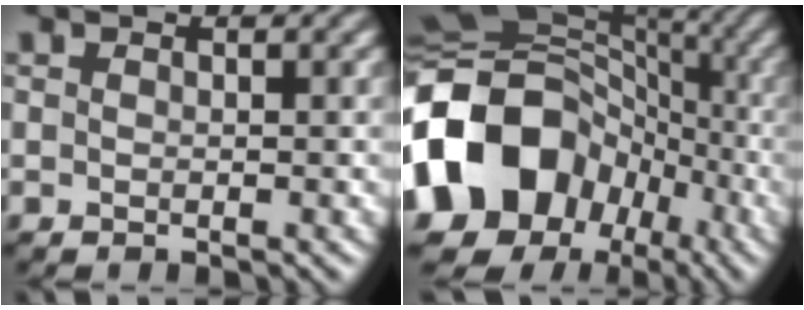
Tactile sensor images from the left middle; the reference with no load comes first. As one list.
[{"total": 15.1, "force": [-4.4, 12.4, 7.3], "torque": [-0.157, -0.006, -0.093]}]